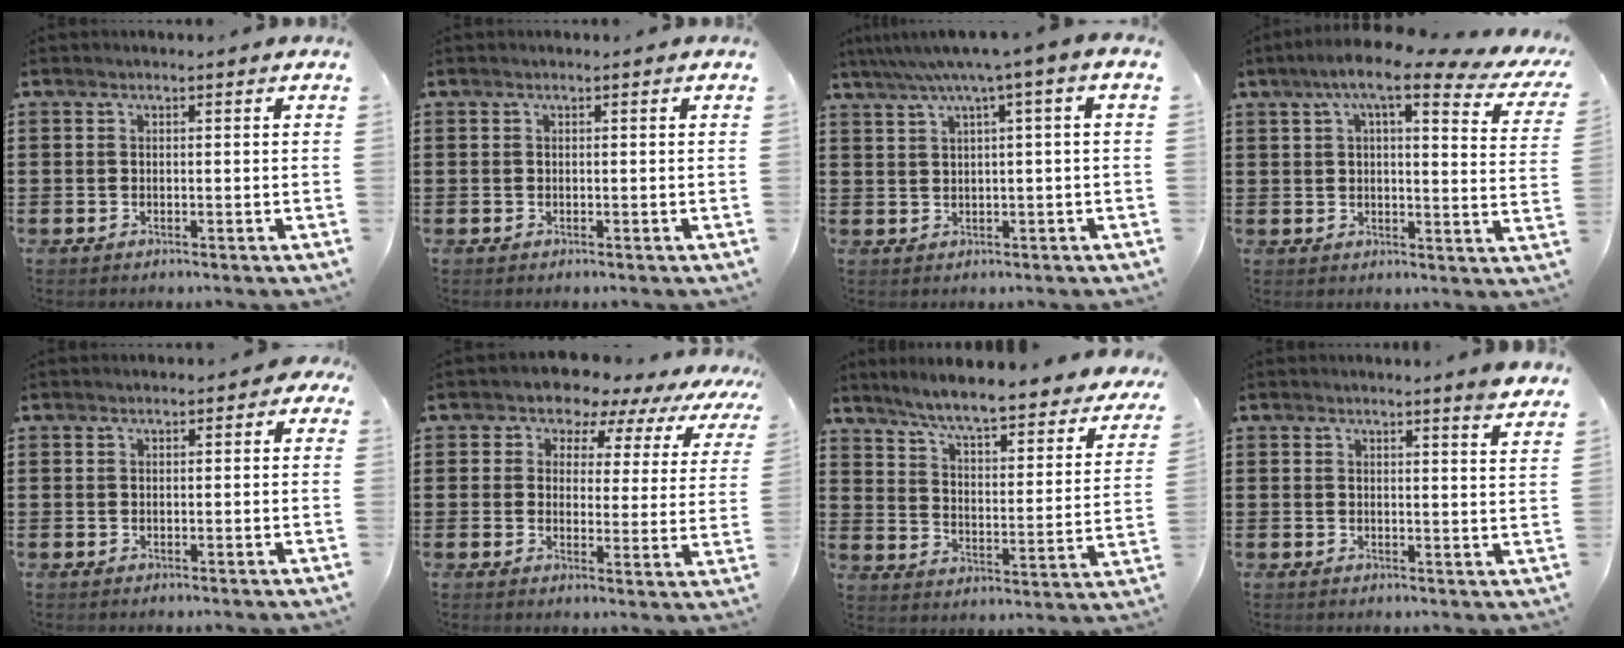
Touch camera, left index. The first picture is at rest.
{"total": 0.0}
{"total": 4.4, "force": [1.3, -0.5, 4.2], "torque": [-0.082, -0.010, 0.017]}
{"total": 8.9, "force": [6.3, 1.4, 6.2], "torque": [-0.115, -0.020, 0.101]}
{"total": 0.7, "force": [-0.1, 0.5, 0.4], "torque": [-0.010, 0.005, -0.003]}
{"total": 5.5, "force": [4.9, 2.5, 0.6], "torque": [-0.031, -0.033, 0.082]}
{"total": 6.5, "force": [5.8, -0.4, 2.9], "torque": [-0.080, -0.044, 0.094]}
{"total": 2.8, "force": [2.6, -0.5, 1.0], "torque": [-0.018, -0.010, 0.046]}